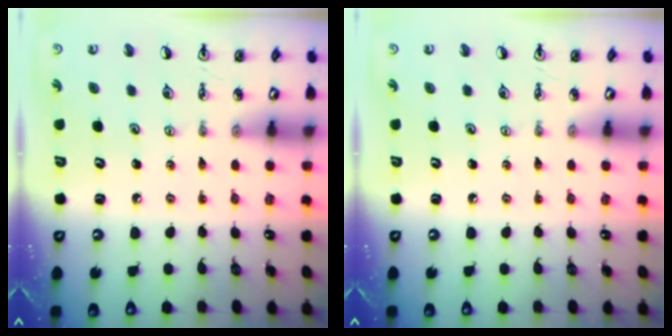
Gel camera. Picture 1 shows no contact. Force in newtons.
{"total": 0.0}